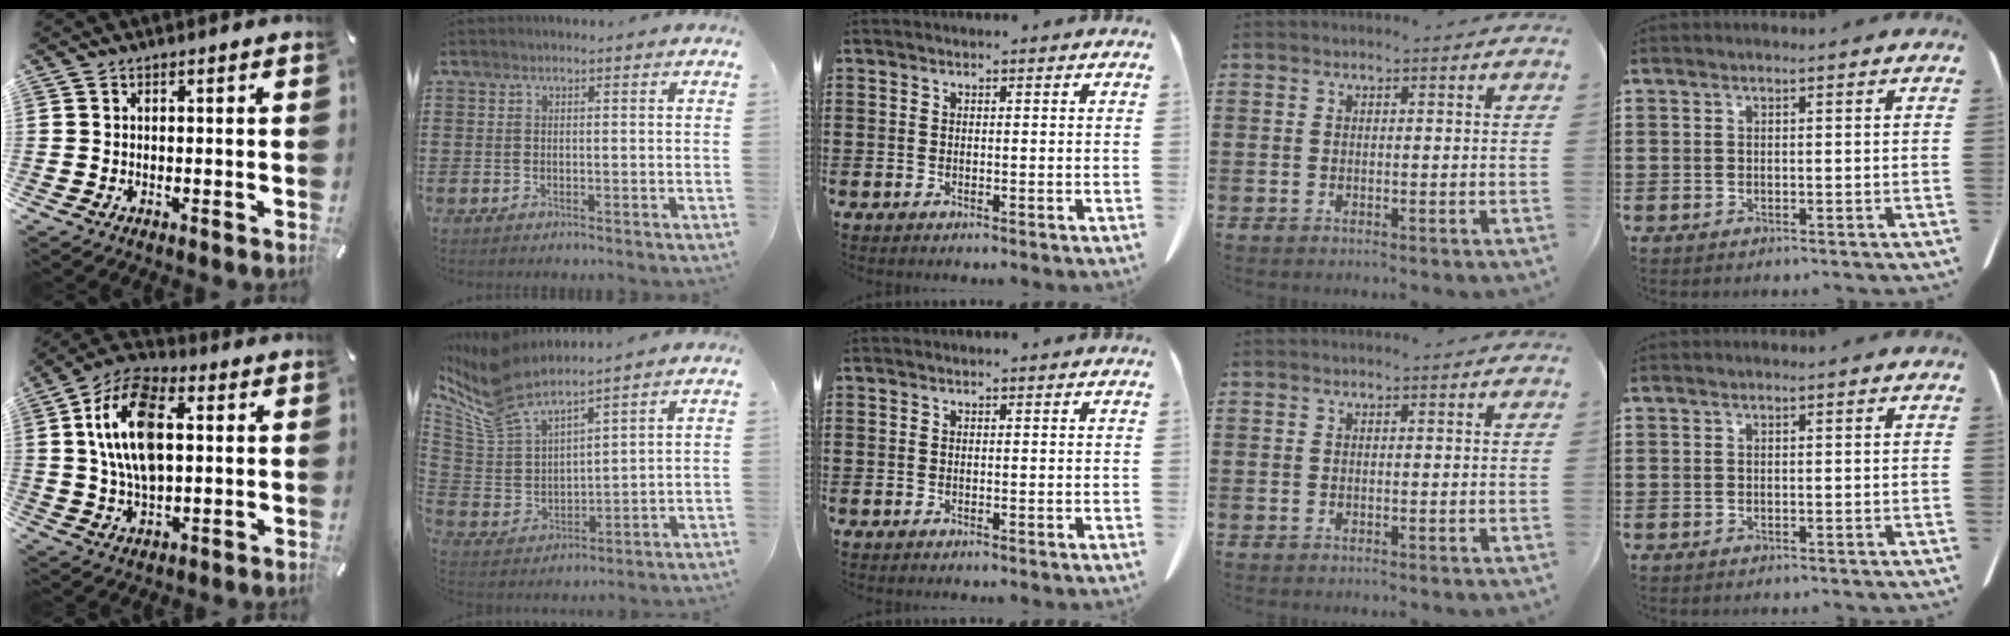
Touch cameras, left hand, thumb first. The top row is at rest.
{"thumb": {"total": 14.9, "force": [2.9, 8.6, 11.8], "torque": [-0.242, 0.004, 0.047]}, "index": {"total": 9.7, "force": [8.3, 2.0, 4.7], "torque": [-0.131, -0.042, 0.148]}}